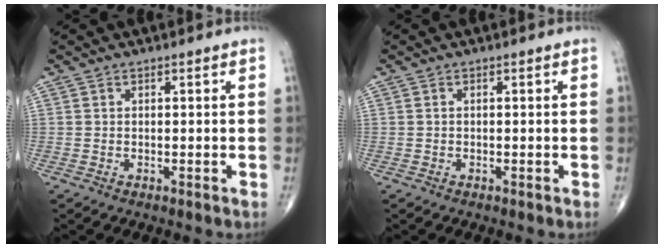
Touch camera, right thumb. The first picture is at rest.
{"total": 0.0}